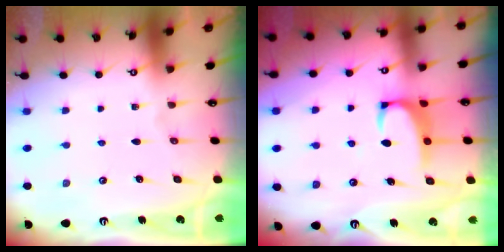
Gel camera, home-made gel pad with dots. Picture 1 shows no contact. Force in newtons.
{"total": 2.4, "press": 2.3, "slide": 0.8}